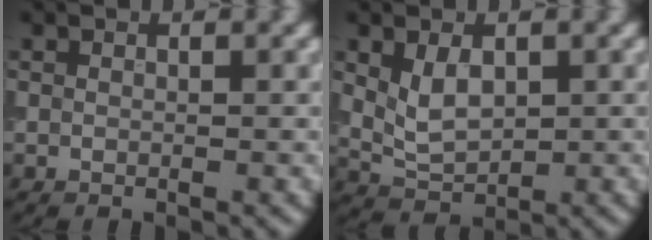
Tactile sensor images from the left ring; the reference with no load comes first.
{"total": 3.4, "force": [0.8, 2.1, 2.5], "torque": [-0.053, -0.002, 0.020]}